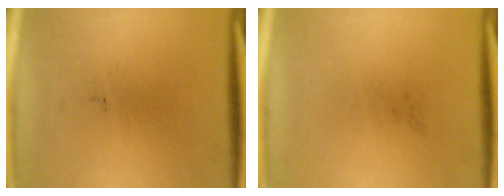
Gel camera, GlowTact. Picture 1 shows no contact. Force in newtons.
{"total": 0.0}